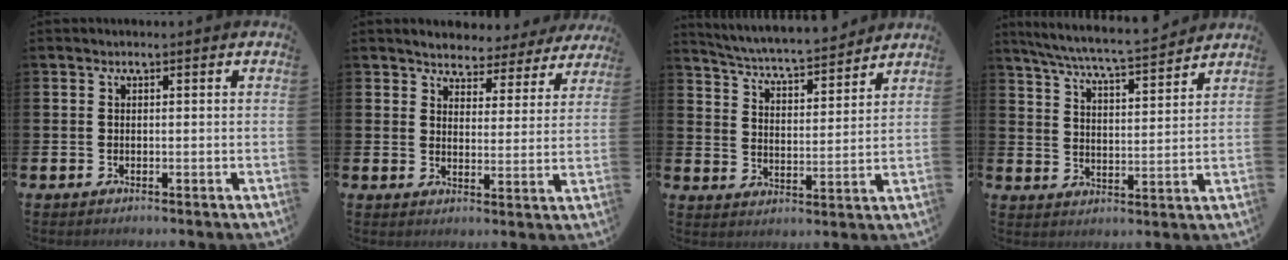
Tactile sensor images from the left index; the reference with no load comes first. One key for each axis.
{"total": 3.8, "fx": 3.6, "fy": 1.1, "fz": 0.0, "tx": -0.020, "ty": -0.027, "tz": 0.060}
{"total": 5.6, "fx": 5.5, "fy": 0.2, "fz": 1.3, "tx": -0.053, "ty": -0.044, "tz": 0.091}
{"total": 6.8, "fx": 6.5, "fy": 0.0, "fz": 2.1, "tx": -0.068, "ty": -0.046, "tz": 0.112}